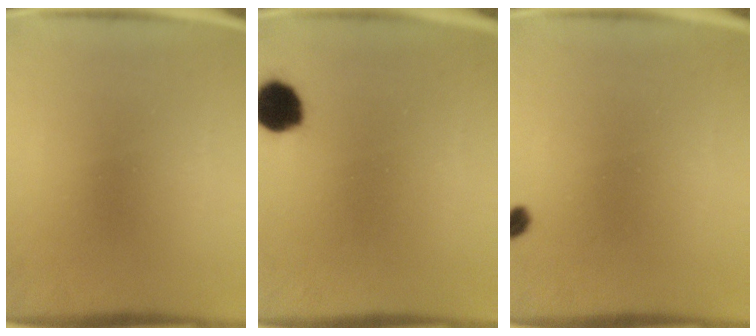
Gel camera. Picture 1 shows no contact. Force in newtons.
{"total": 7.3}
{"total": 1.2}